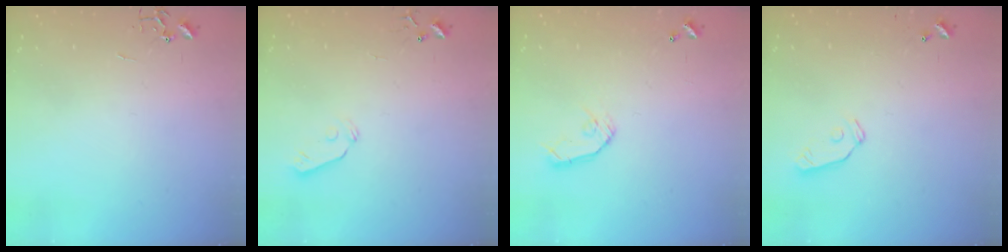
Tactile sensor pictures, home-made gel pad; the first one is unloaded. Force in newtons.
{"total": 4.3, "press": 4.3, "slide": 0.7}
{"total": 8.0, "press": 8.0, "slide": 0.4}
{"total": 5.5, "press": 5.5, "slide": 0.2}